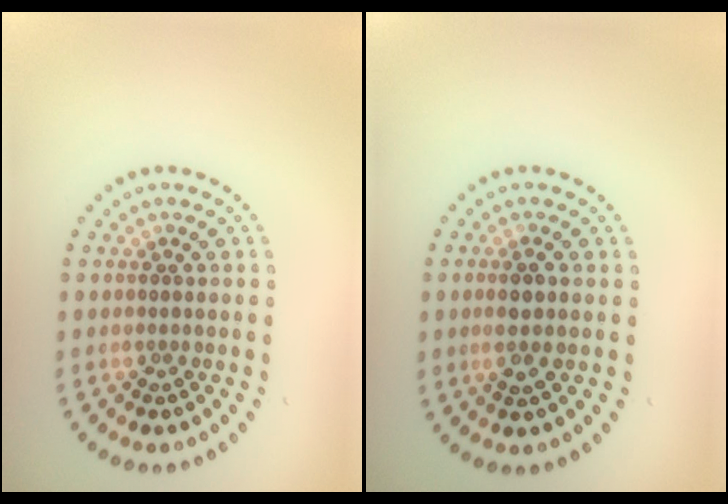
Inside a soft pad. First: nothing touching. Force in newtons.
{"total": 1.9, "press": 1.8, "slide": 0.8}